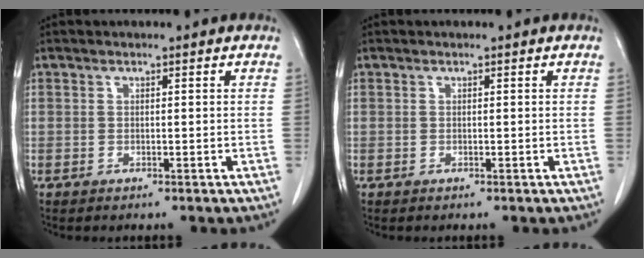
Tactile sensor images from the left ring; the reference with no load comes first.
{"total": 0.0}